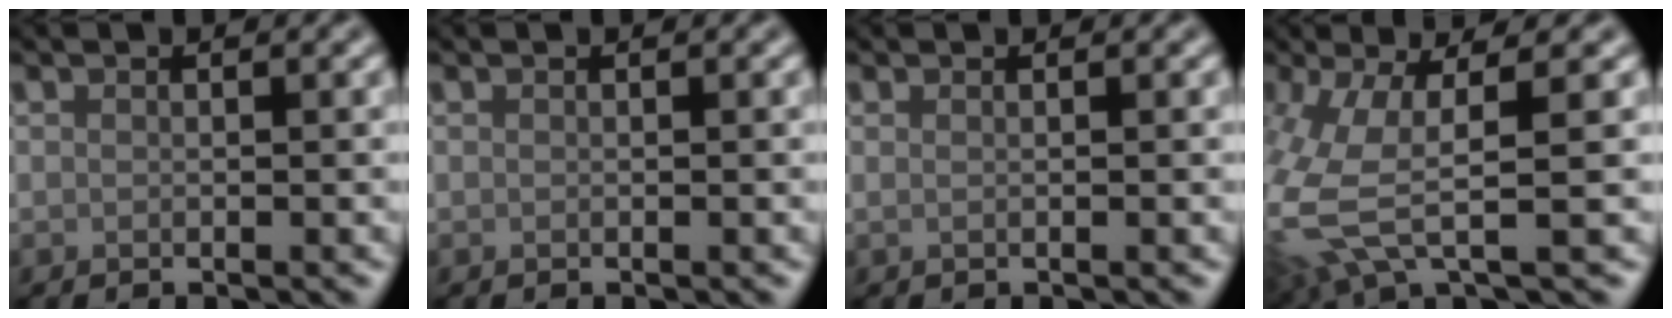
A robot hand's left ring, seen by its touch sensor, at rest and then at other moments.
{"total": 0.0}
{"total": 0.9, "force": [0.2, 0.4, 0.7], "torque": [-0.007, -0.002, -0.005]}
{"total": 6.9, "force": [-0.8, 2.0, 6.5], "torque": [-0.163, -0.010, -0.016]}